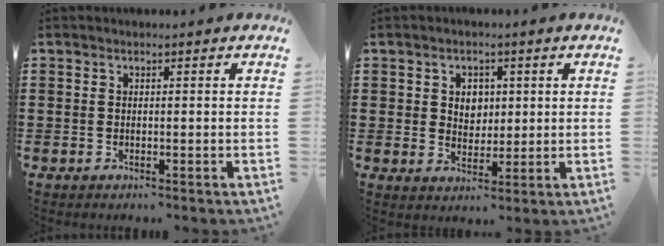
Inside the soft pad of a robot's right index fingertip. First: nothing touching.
{"total": 3.3, "force": [1.0, 2.7, 1.5], "torque": [-0.033, 0.008, 0.013]}